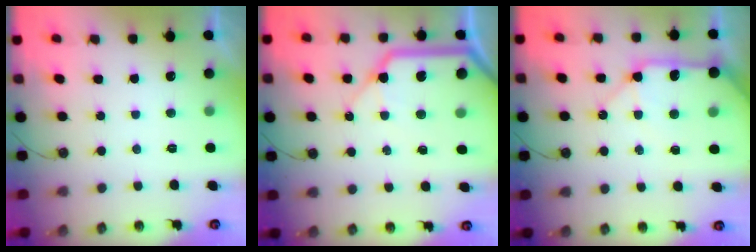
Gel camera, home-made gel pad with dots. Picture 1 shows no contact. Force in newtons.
{"total": 16.2, "press": 16.1, "slide": 2.2}
{"total": 13.2, "press": 13.0, "slide": 1.9}